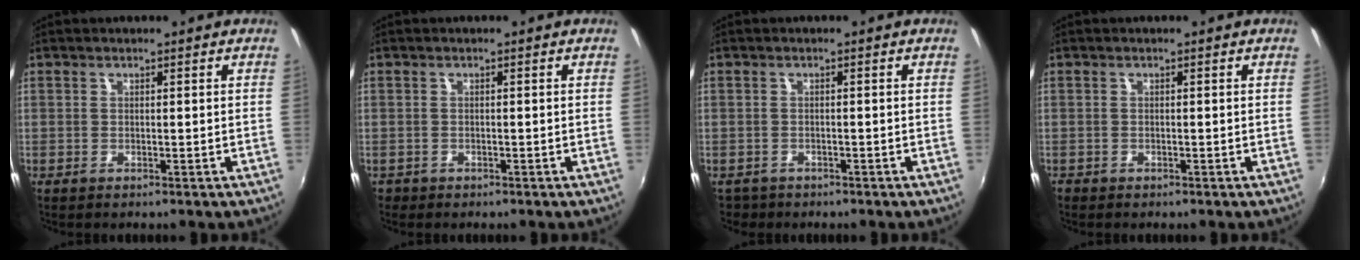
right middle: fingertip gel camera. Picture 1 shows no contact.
{"total": 1.3, "force": [-0.8, 1.0, 0.2], "torque": [-0.009, -0.003, -0.013]}
{"total": 2.7, "force": [-1.9, 1.9, 0.5], "torque": [-0.016, -0.006, -0.028]}
{"total": 0.9, "force": [-0.7, 0.5, 0.1], "torque": [-0.006, -0.002, -0.013]}